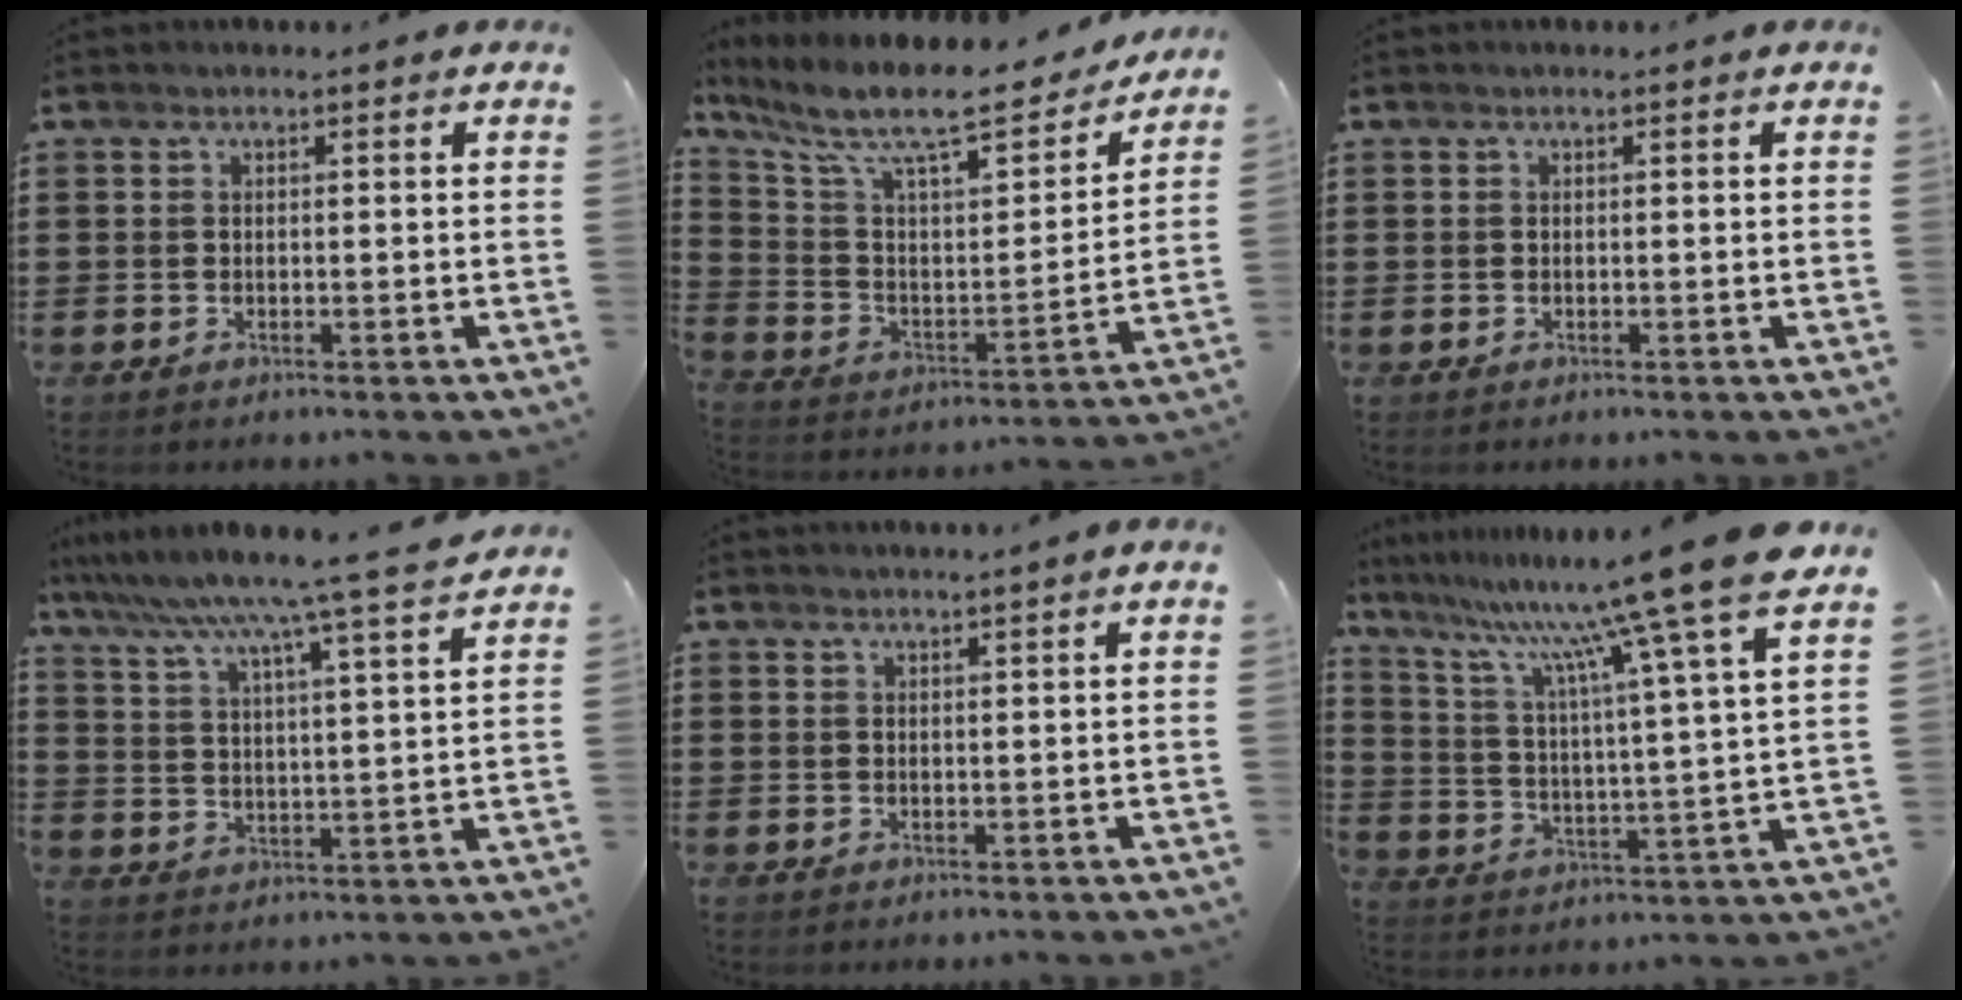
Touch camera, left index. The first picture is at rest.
{"total": 11.8, "force": [9.5, 2.2, 6.7], "torque": [-0.161, -0.063, 0.159]}
{"total": 0.0}
{"total": 7.2, "force": [6.5, -1.3, 2.9], "torque": [-0.083, -0.049, 0.103]}
{"total": 1.0, "force": [0.9, -0.4, 0.4], "torque": [-0.006, -0.003, 0.017]}
{"total": 14.9, "force": [12.0, -0.7, 8.8], "torque": [-0.197, -0.076, 0.188]}